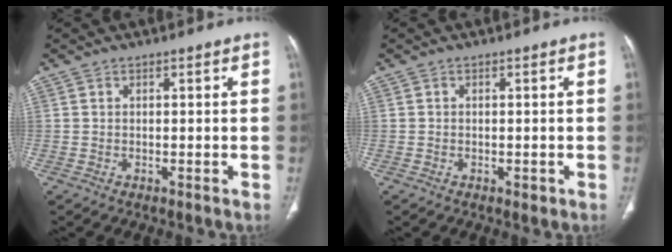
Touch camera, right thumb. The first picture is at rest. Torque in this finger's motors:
{"motor_torque": [-0.06, 0.13, -0.22, 0.03, -0.01]}